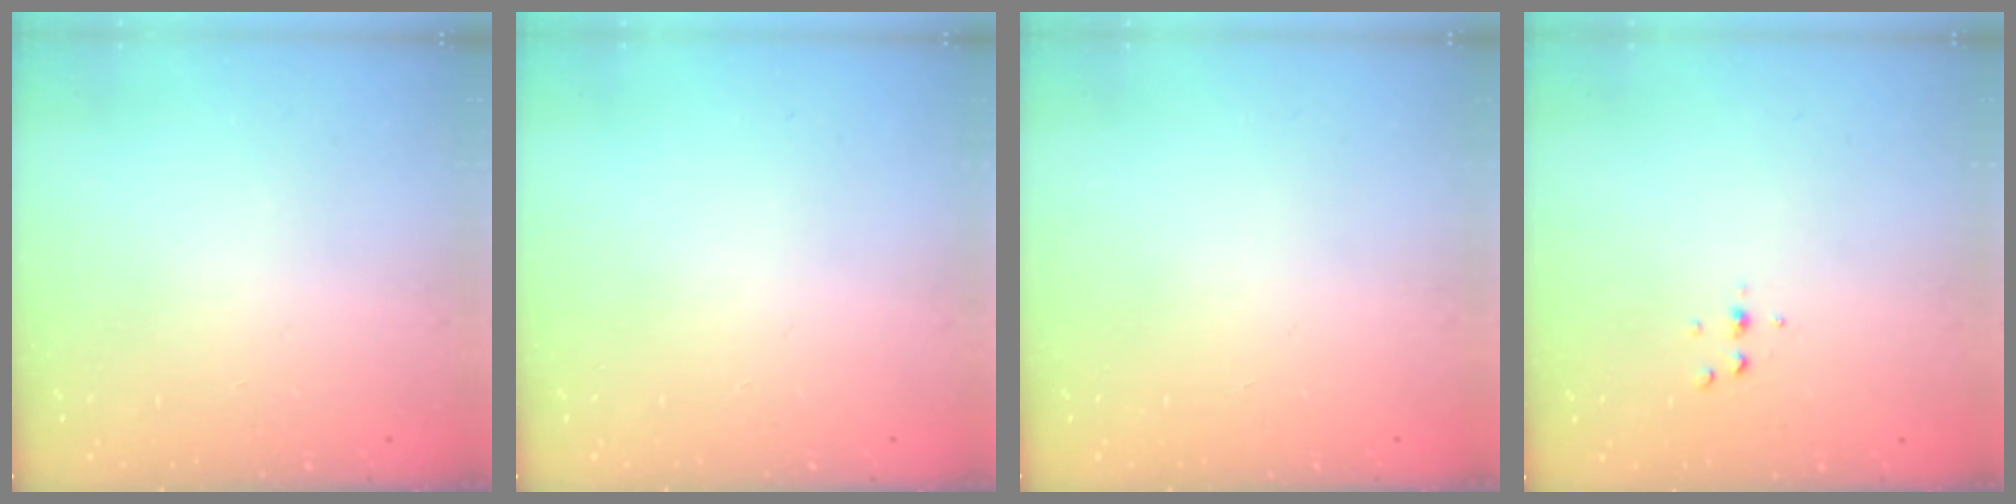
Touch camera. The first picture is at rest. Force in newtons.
{"total": 0.0}
{"total": 0.0}
{"total": 2.6, "press": 2.6, "slide": 0.3}